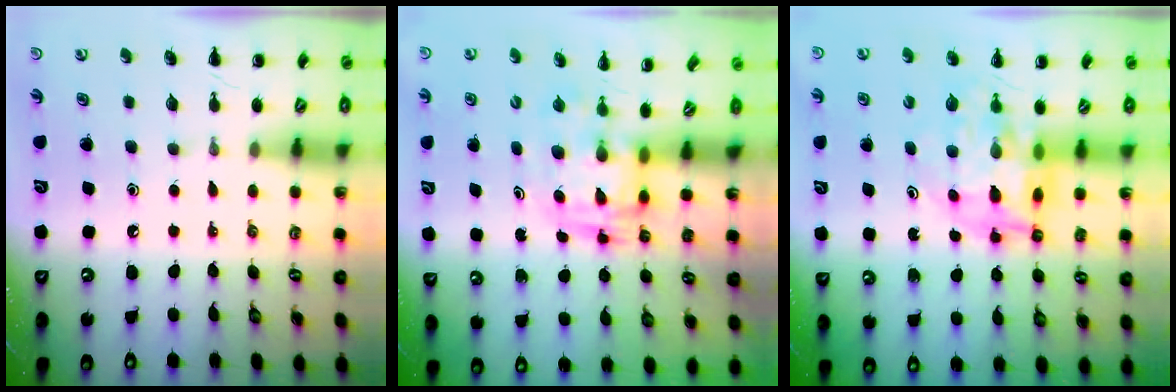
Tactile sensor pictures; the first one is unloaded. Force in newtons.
{"total": 2.8, "press": 2.7, "slide": 0.5}
{"total": 9.8, "press": 9.3, "slide": 3.1}